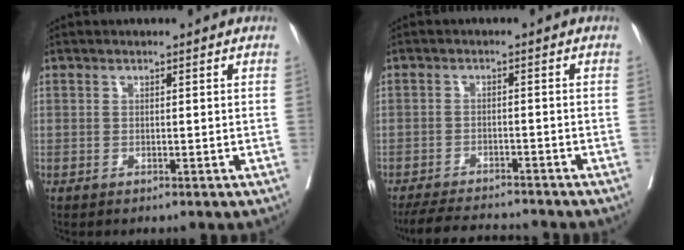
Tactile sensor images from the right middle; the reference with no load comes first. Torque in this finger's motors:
{"motor_torque": [0.86, -0.93, 0.20, 0.09]}